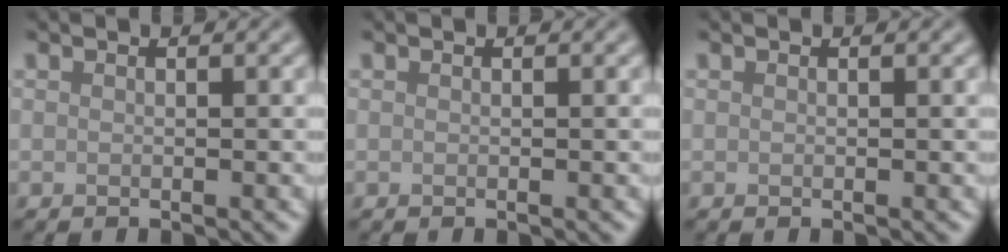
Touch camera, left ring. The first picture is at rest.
{"total": 0.0}
{"total": 0.0}